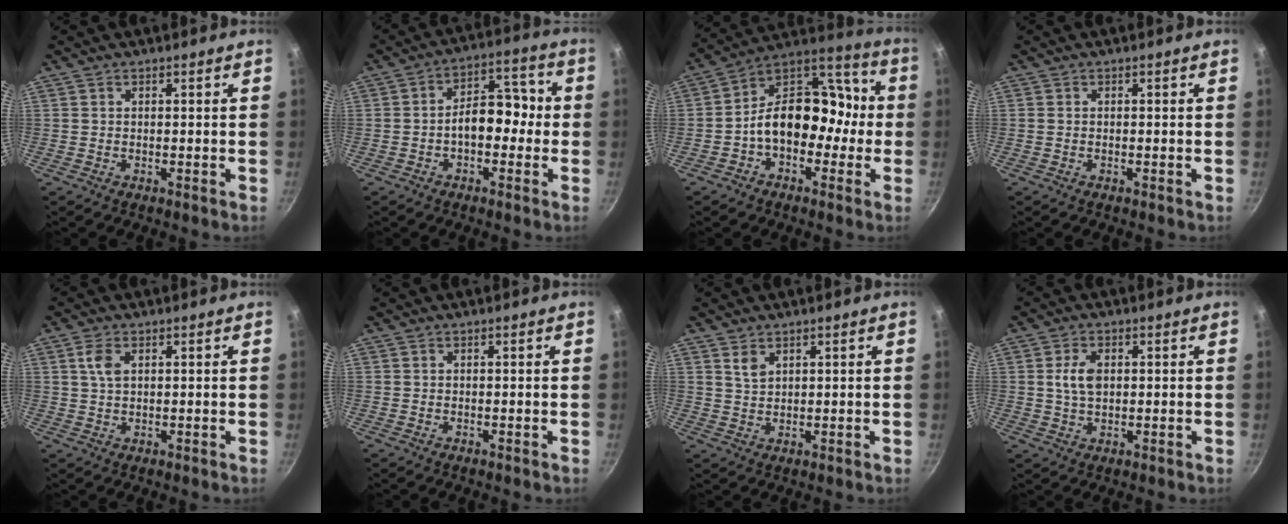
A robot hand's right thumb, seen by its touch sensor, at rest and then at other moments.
{"total": 9.1, "force": [-1.5, 5.8, 6.9], "torque": [-0.055, 0.042, -0.037]}
{"total": 16.2, "force": [-2.5, 11.6, 11.0], "torque": [-0.115, 0.073, -0.056]}
{"total": 0.0}
{"total": 3.6, "force": [1.3, 1.9, 2.7], "torque": [-0.053, -0.001, 0.025]}
{"total": 0.0}
{"total": 2.8, "force": [1.7, 1.5, 1.6], "torque": [-0.028, -0.008, 0.037]}
{"total": 4.8, "force": [0.8, 3.0, 3.7], "torque": [-0.062, 0.001, 0.015]}